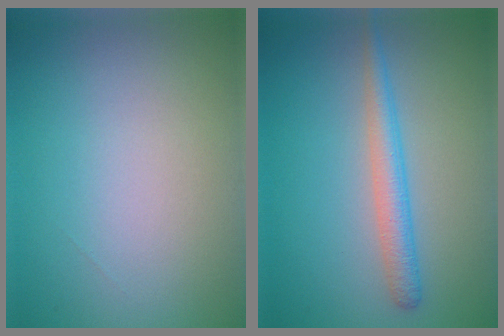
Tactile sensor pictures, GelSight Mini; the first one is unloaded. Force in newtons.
{"total": 2.7, "press": 2.7, "slide": 0.1}